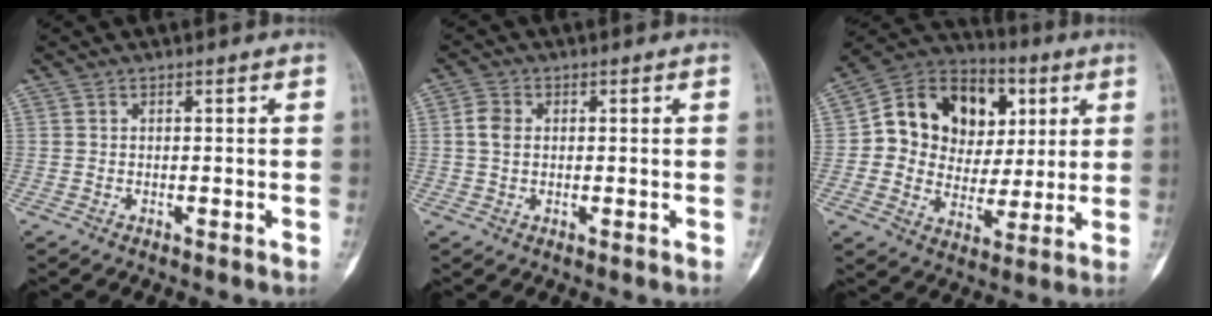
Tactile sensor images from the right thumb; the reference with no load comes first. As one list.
[{"total": 3.6, "force": [0.3, 2.7, 2.3], "torque": [-0.042, 0.006, 0.001]}, {"total": 19.1, "force": [4.4, 15.8, 9.7], "torque": [-0.106, 0.024, 0.079]}]